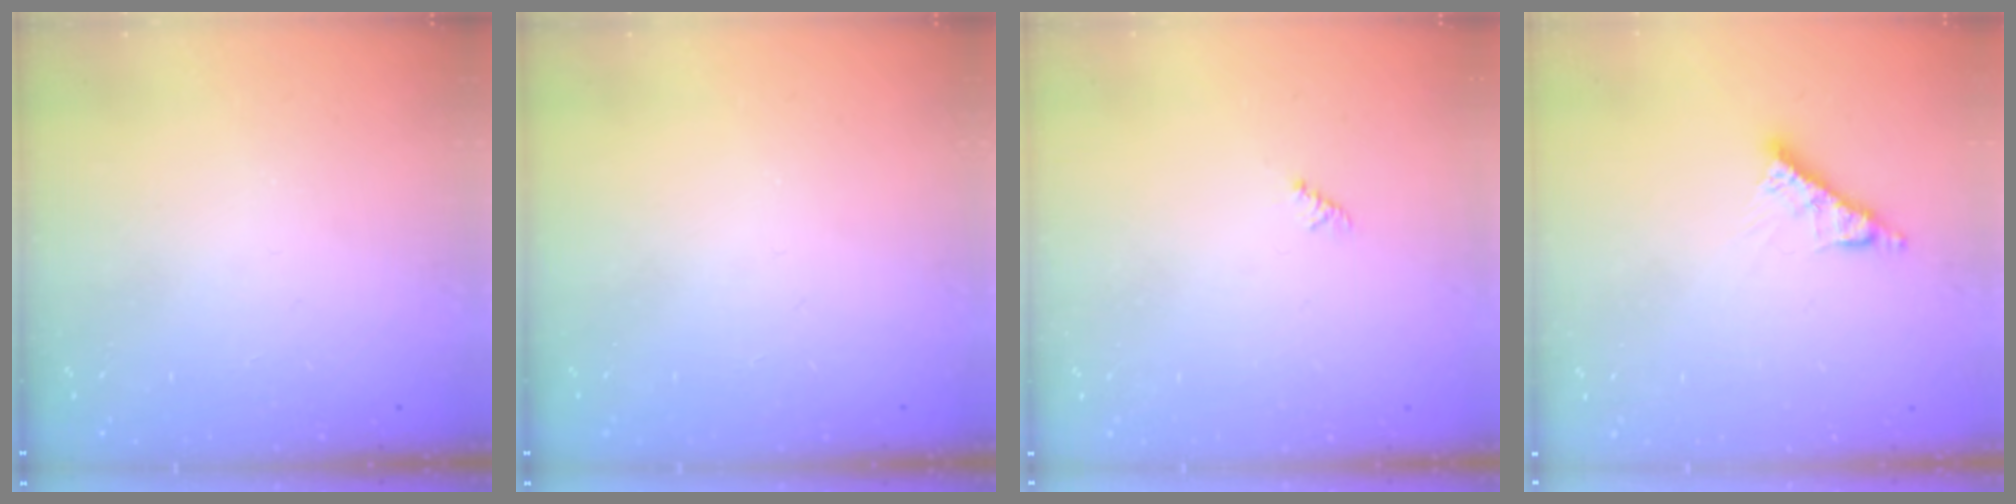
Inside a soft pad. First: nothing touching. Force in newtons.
{"total": 0.0}
{"total": 1.1, "press": 1.1, "slide": 0.3}
{"total": 7.5, "press": 7.5, "slide": 0.5}